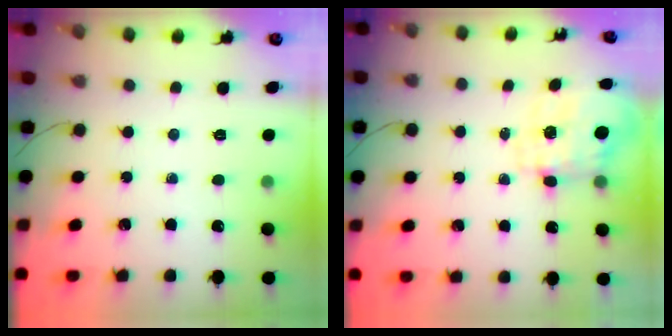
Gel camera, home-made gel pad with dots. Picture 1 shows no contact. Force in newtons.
{"total": 3.5, "press": 3.4, "slide": 1.1}